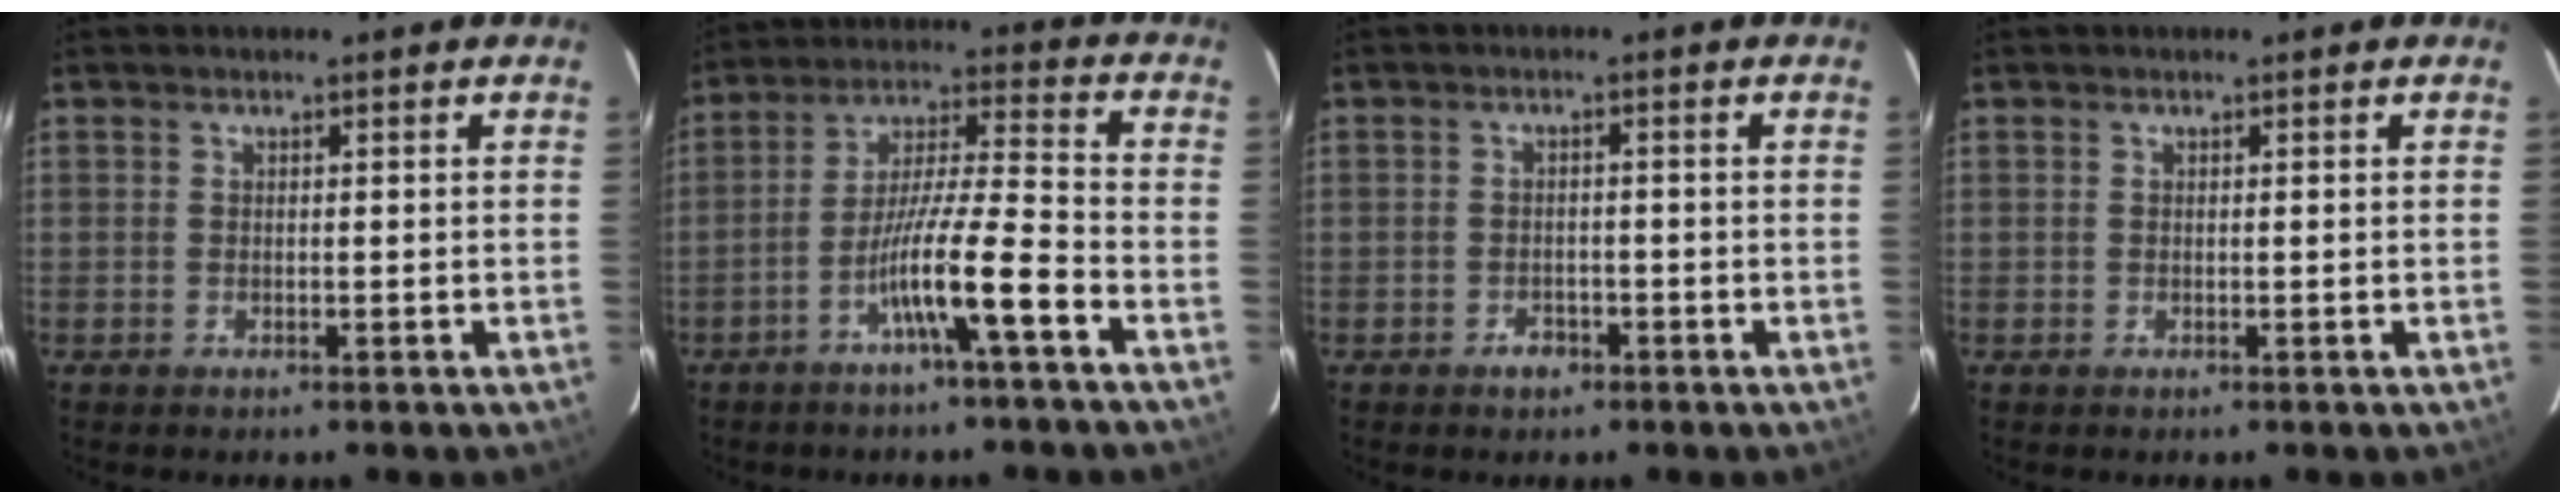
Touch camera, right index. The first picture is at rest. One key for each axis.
{"total": 10.2, "fx": -5.1, "fy": -0.6, "fz": 8.8, "tx": -0.161, "ty": 0.009, "tz": -0.095}
{"total": 2.0, "fx": -1.3, "fy": 1.2, "fz": 0.9, "tx": -0.012, "ty": 0.005, "tz": -0.017}
{"total": 0.0}